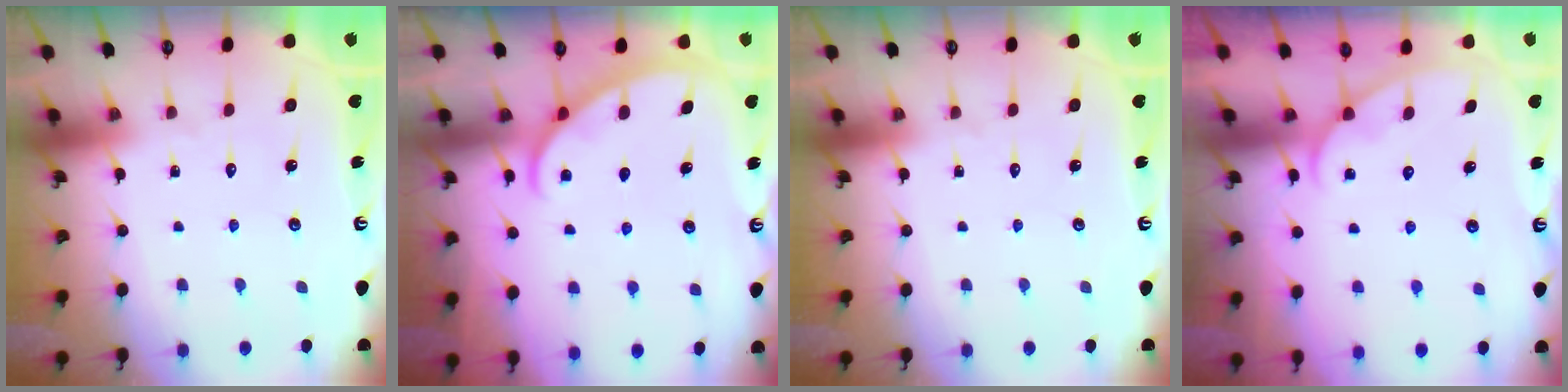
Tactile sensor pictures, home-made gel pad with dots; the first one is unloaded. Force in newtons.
{"total": 1.9, "press": 1.9, "slide": 0.2}
{"total": 0.0}
{"total": 3.3, "press": 3.2, "slide": 0.2}